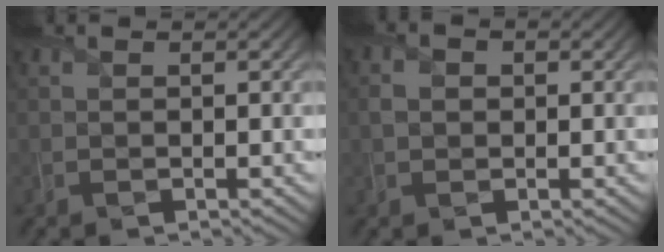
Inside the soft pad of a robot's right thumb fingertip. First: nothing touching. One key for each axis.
{"total": 1.4, "fx": -0.2, "fy": 1.2, "fz": 0.8, "tx": -0.021, "ty": -0.001, "tz": -0.006}